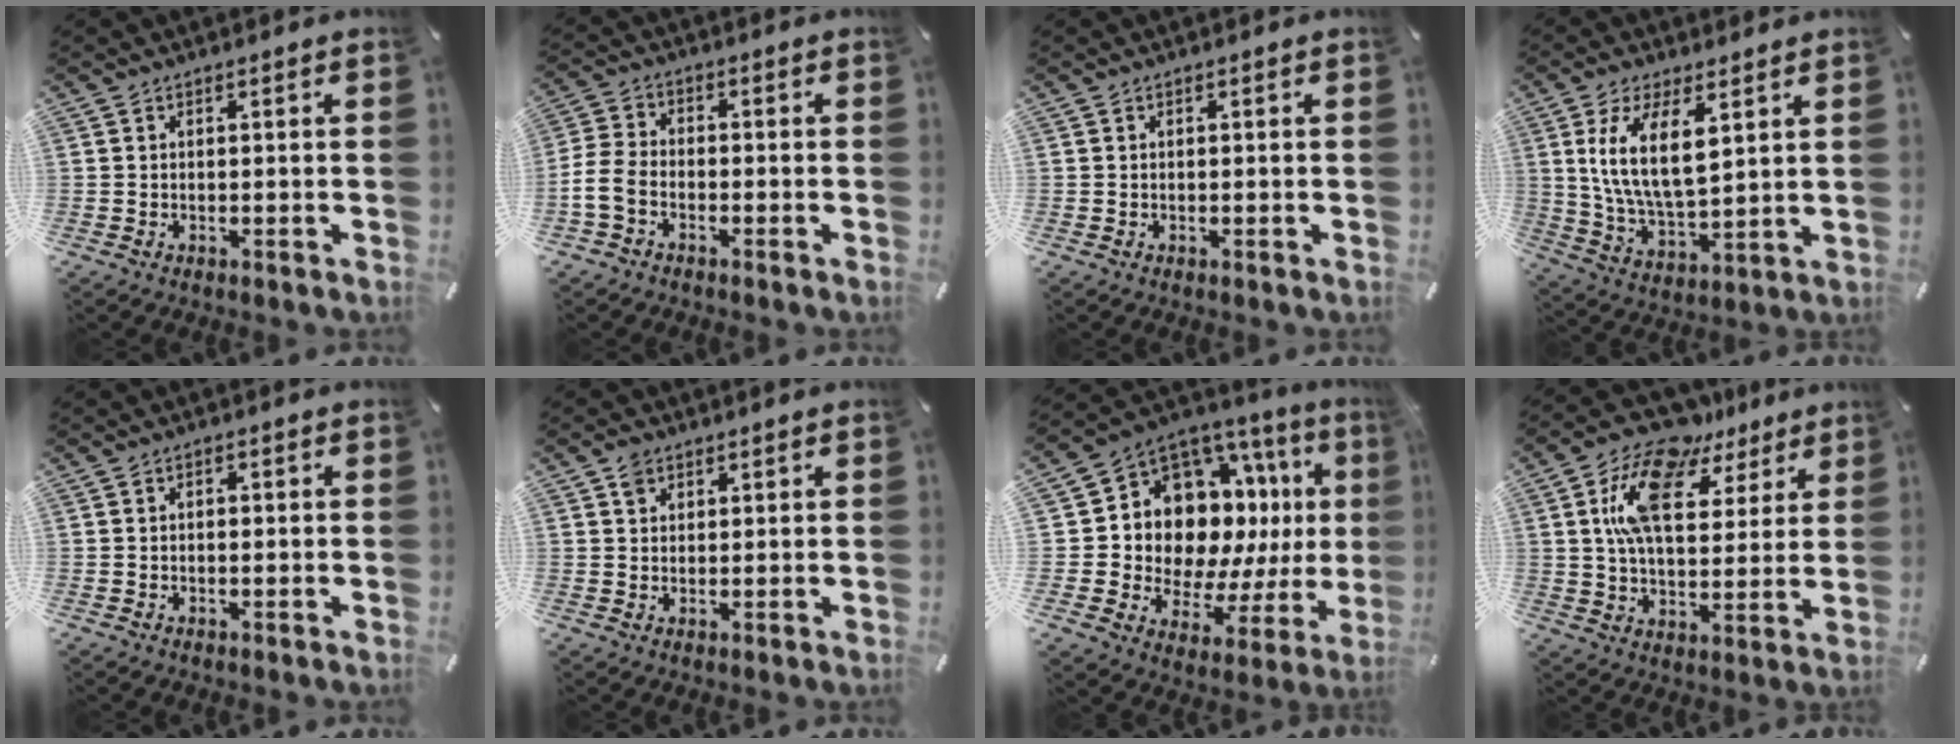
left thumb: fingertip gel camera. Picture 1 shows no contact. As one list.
[{"total": 6.0, "force": [-2.9, 3.9, 3.5], "torque": [-0.080, 0.013, -0.055]}, {"total": 0.0}, {"total": 13.0, "force": [4.9, 6.0, 10.5], "torque": [-0.219, -0.008, 0.084]}, {"total": 1.0, "force": [-0.2, 0.6, 0.8], "torque": [-0.016, 0.001, -0.005]}, {"total": 2.6, "force": [1.5, 1.9, 0.9], "torque": [-0.012, -0.001, 0.027]}, {"total": 13.4, "force": [5.1, 10.1, 7.0], "torque": [-0.117, -0.076, 0.105]}, {"total": 15.0, "force": [8.8, 8.3, 8.9], "torque": [-0.164, -0.035, 0.158]}]